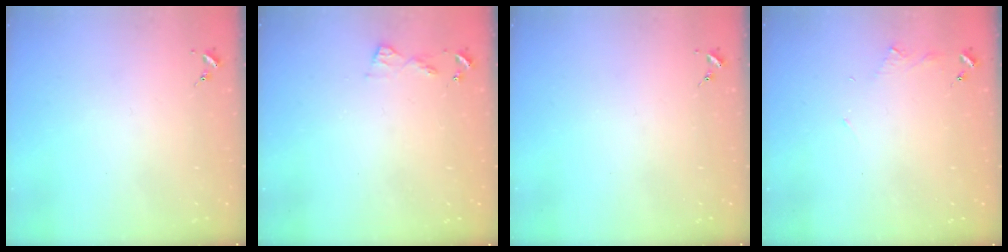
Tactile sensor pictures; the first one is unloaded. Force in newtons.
{"total": 5.1, "press": 5.0, "slide": 0.4}
{"total": 0.0}
{"total": 3.9, "press": 3.8, "slide": 0.5}